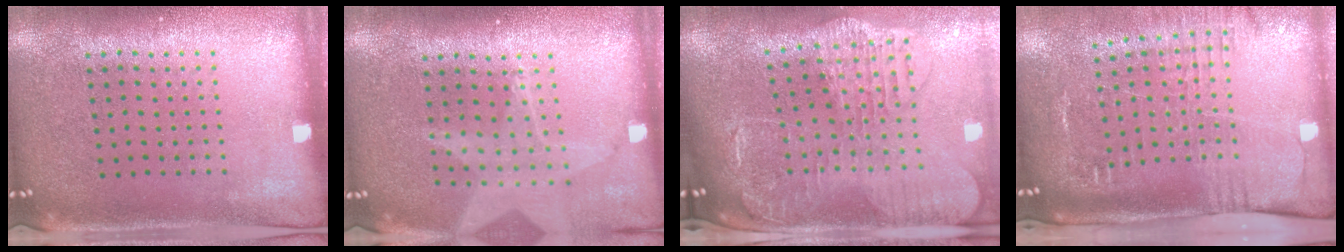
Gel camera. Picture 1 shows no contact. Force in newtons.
{"total": 1.4, "press": 1.4, "slide": 0.3}
{"total": 2.9, "press": 2.5, "slide": 1.5}
{"total": 2.7, "press": 2.1, "slide": 1.7}